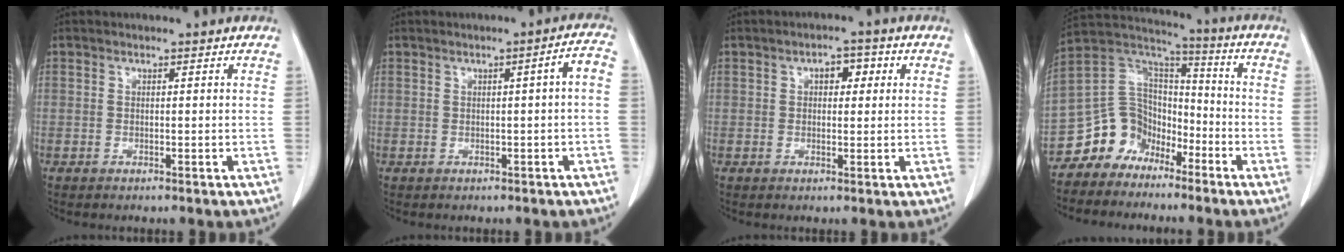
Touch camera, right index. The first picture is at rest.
{"total": 4.1, "force": [-0.1, 0.5, 4.0], "torque": [-0.058, 0.018, 0.002]}
{"total": 4.1, "force": [1.2, 2.3, 3.2], "torque": [-0.053, 0.020, 0.019]}
{"total": 10.8, "force": [-7.0, 7.9, 2.2], "torque": [-0.048, 0.068, -0.132]}